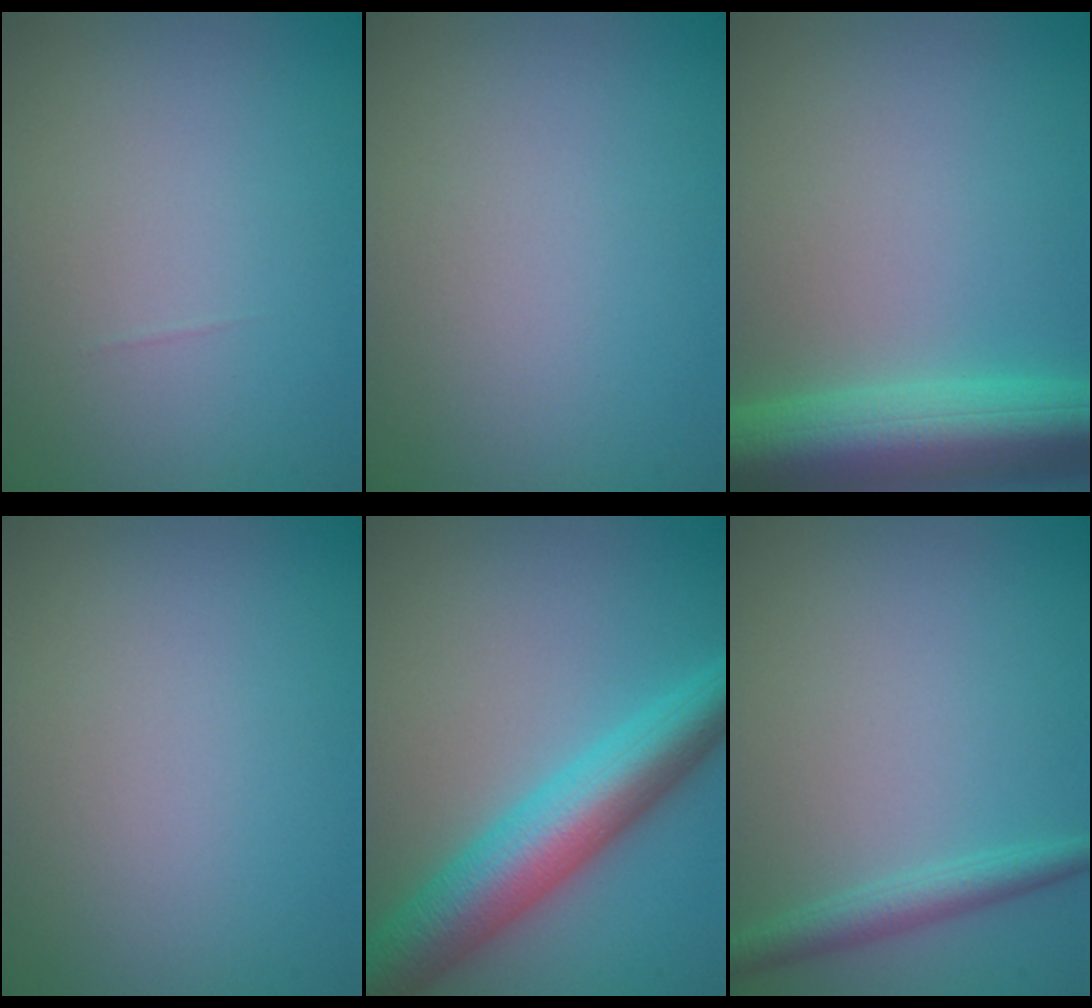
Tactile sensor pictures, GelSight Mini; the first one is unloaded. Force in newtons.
{"total": 0.0}
{"total": 9.2, "press": 9.2, "slide": 0.4}
{"total": 0.0}
{"total": 8.3, "press": 8.3, "slide": 0.1}
{"total": 2.3, "press": 2.3, "slide": 0.1}